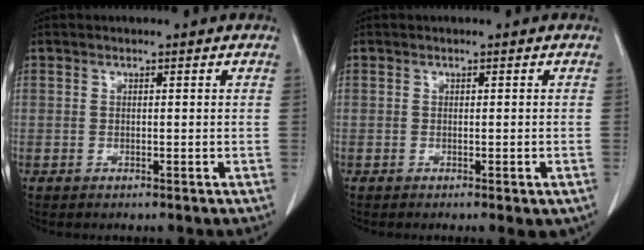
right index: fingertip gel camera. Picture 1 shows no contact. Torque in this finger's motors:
{"motor_torque": [0.34, -0.31, 0.15, 0.01]}